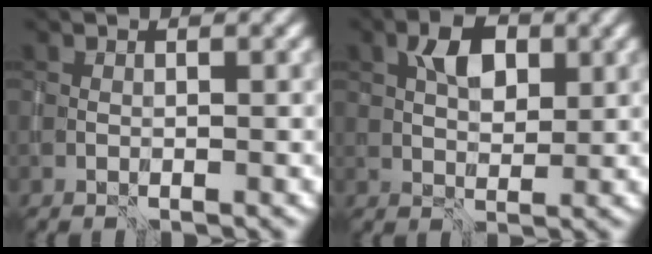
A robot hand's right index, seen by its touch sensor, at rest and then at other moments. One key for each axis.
{"total": 3.7, "fx": 1.3, "fy": 2.2, "fz": 2.7, "tx": -0.046, "ty": 0.004, "tz": 0.022}